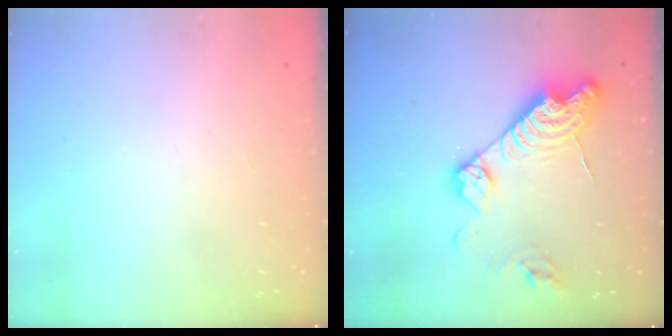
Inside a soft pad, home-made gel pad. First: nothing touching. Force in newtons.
{"total": 16.0, "press": 15.9, "slide": 1.3}